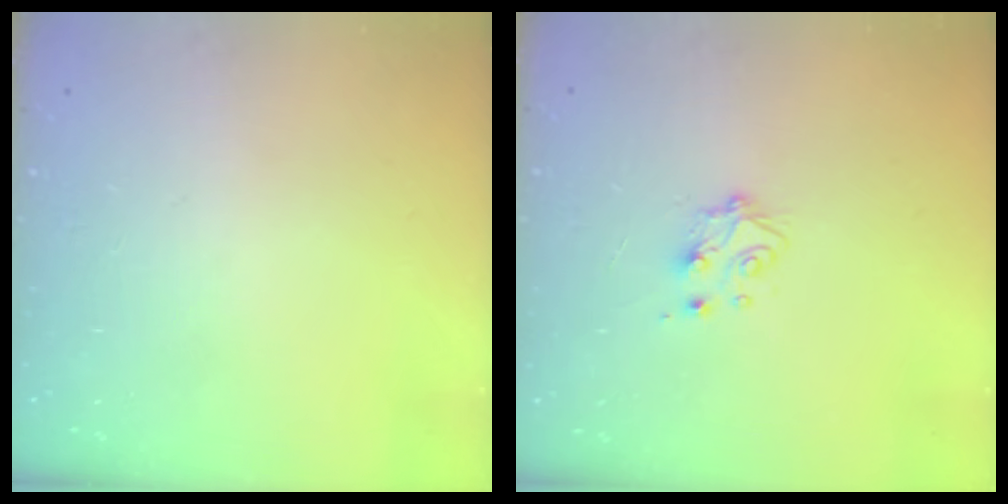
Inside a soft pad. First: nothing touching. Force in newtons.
{"total": 4.8, "press": 4.8, "slide": 0.4}